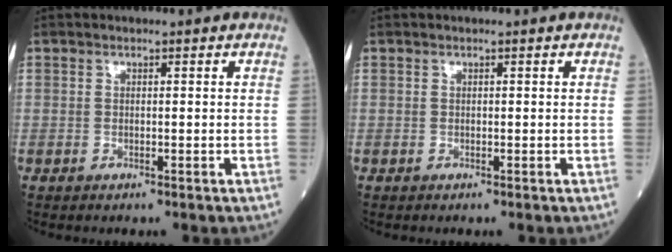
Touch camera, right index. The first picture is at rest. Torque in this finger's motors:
{"motor_torque": [0.08, 0.02, 0.05, 0.01]}